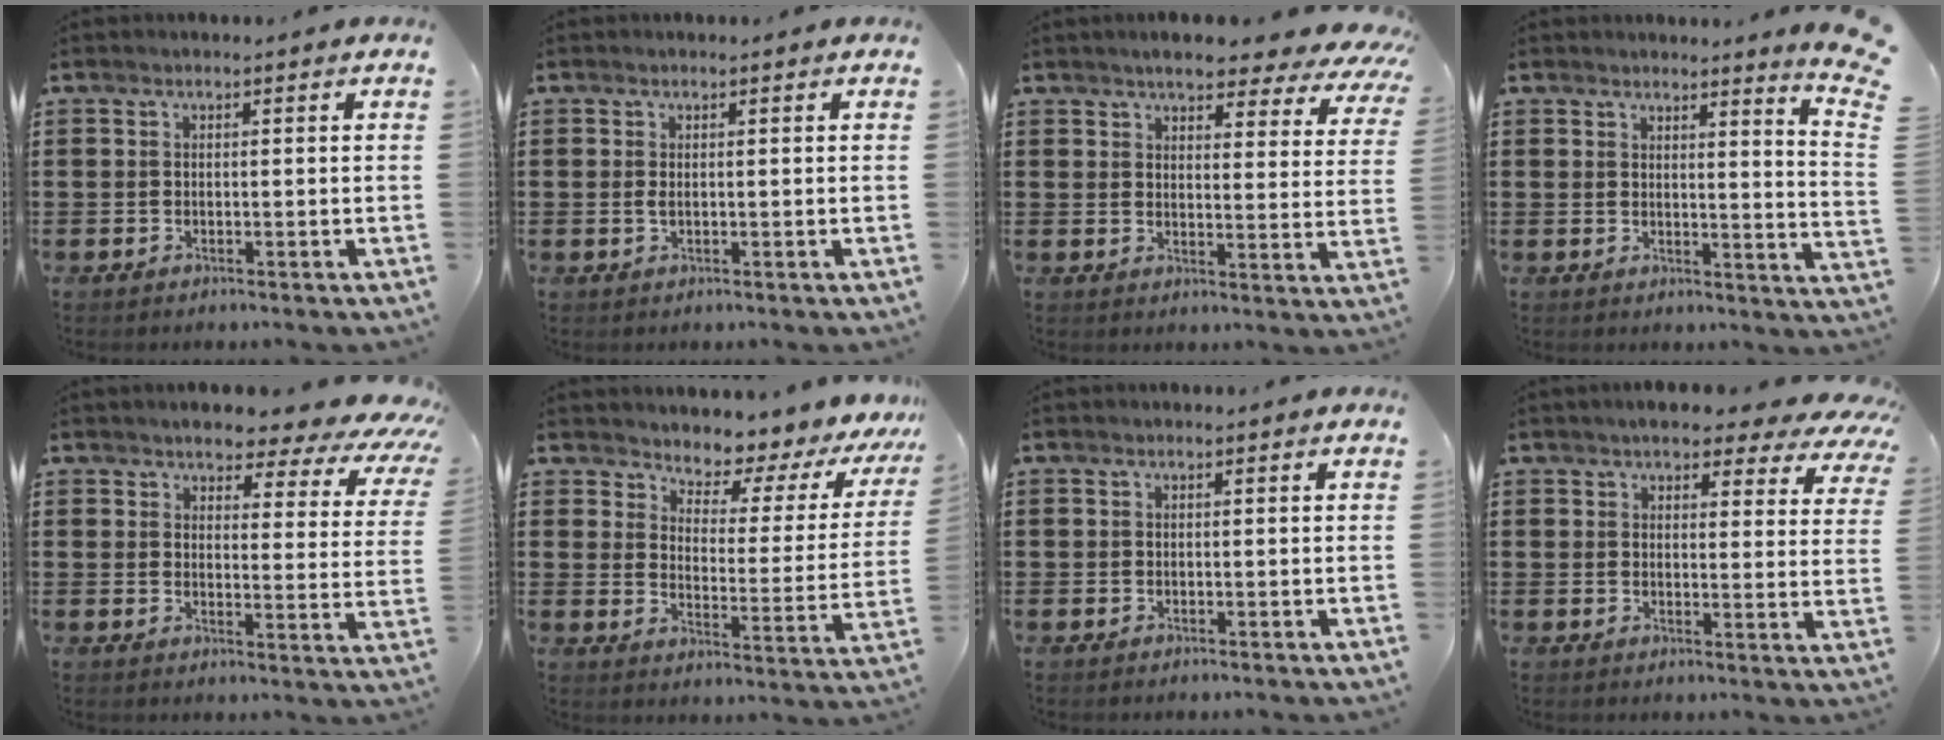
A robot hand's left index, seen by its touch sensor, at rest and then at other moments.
{"total": 0.9, "force": [0.1, 0.3, 0.9], "torque": [-0.019, 0.000, 0.002]}
{"total": 5.6, "force": [5.0, 0.8, 2.4], "torque": [-0.049, -0.028, 0.083]}
{"total": 3.5, "force": [2.9, -1.0, 1.8], "torque": [-0.041, -0.025, 0.045]}
{"total": 4.4, "force": [3.9, 0.8, 1.8], "torque": [-0.049, -0.029, 0.061]}
{"total": 3.5, "force": [3.1, 1.1, 1.2], "torque": [-0.031, -0.039, 0.039]}
{"total": 0.0}
{"total": 5.3, "force": [4.7, 1.4, 1.9], "torque": [-0.048, -0.015, 0.083]}